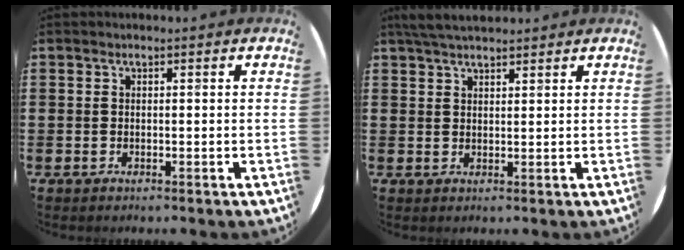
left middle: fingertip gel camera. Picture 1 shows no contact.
{"total": 3.3, "force": [3.1, 0.6, 1.1], "torque": [-0.029, -0.001, 0.058]}